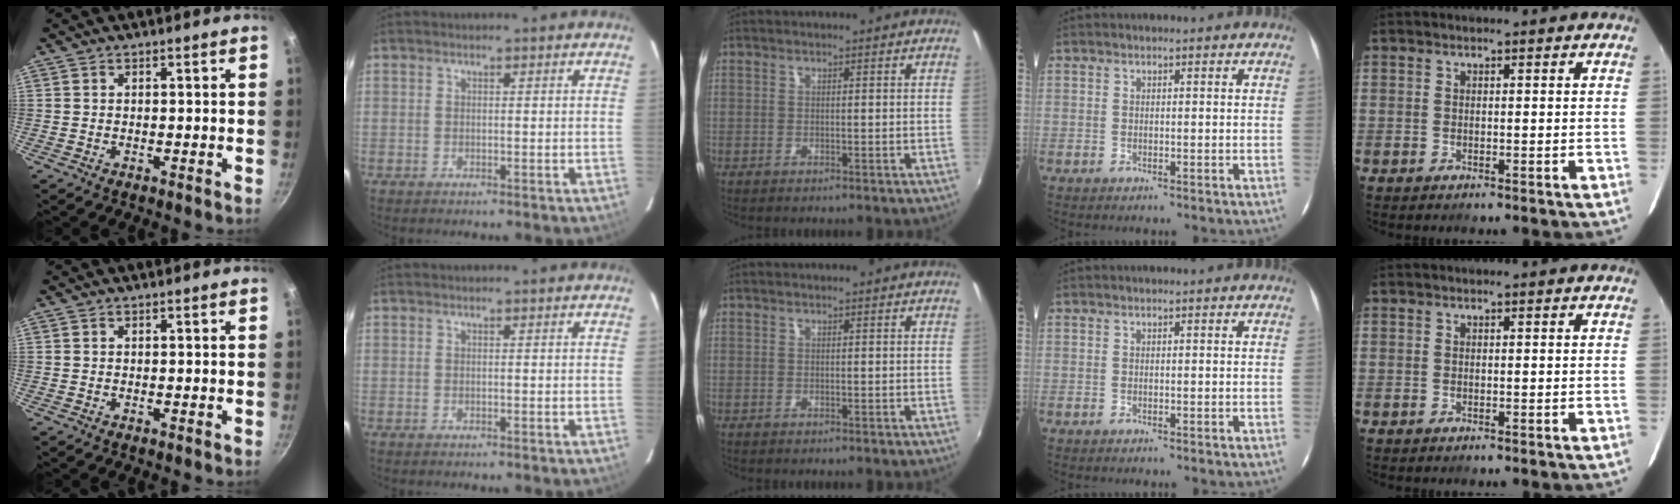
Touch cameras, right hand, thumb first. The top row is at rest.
{}